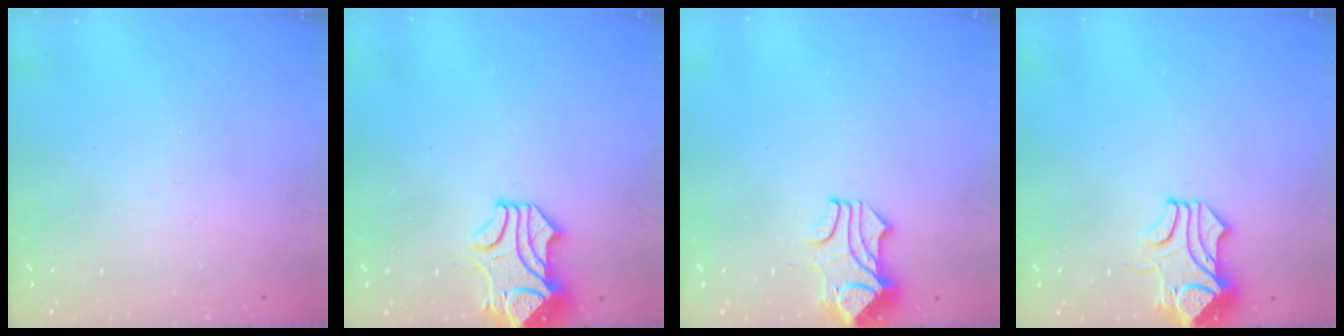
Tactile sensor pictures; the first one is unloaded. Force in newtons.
{"total": 2.0, "press": 1.6, "slide": 1.1}
{"total": 1.7, "press": 1.3, "slide": 1.1}
{"total": 1.1, "press": 0.5, "slide": 0.9}